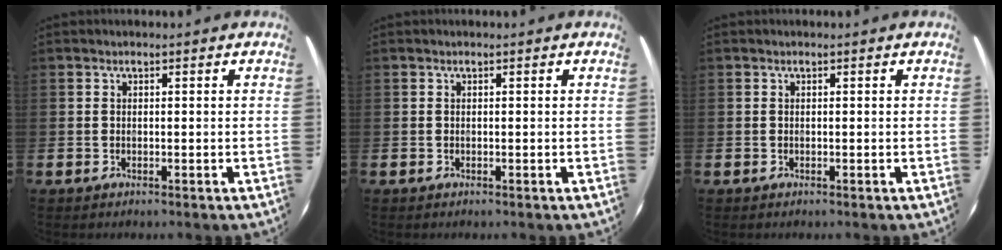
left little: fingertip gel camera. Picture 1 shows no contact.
{"total": 0.0}
{"total": 0.0}